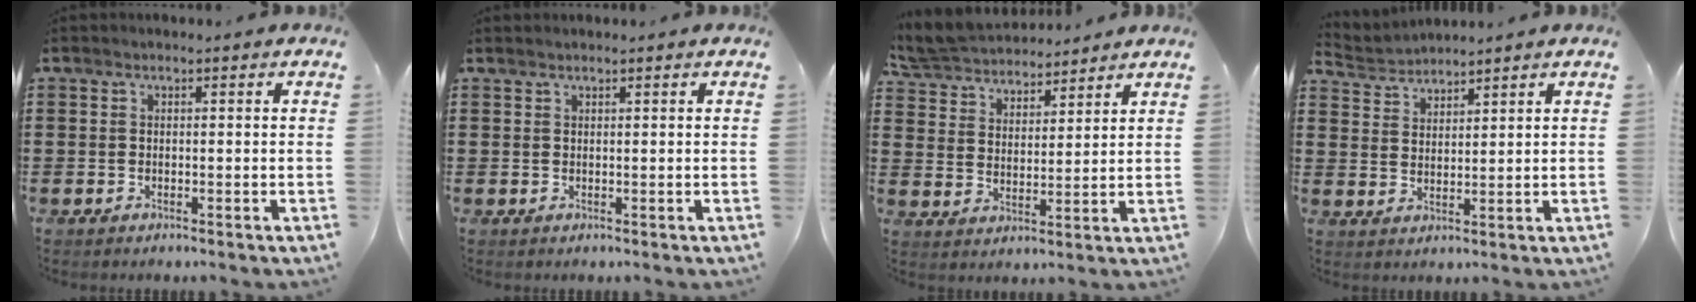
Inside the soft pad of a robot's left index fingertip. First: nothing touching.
{"total": 0.5, "force": [0.5, 0.0, 0.1], "torque": [-0.004, -0.001, 0.010]}
{"total": 6.3, "force": [6.1, 1.4, 0.6], "torque": [-0.042, -0.025, 0.110]}
{"total": 2.9, "force": [2.8, 0.5, -0.5], "torque": [-0.003, -0.009, 0.050]}